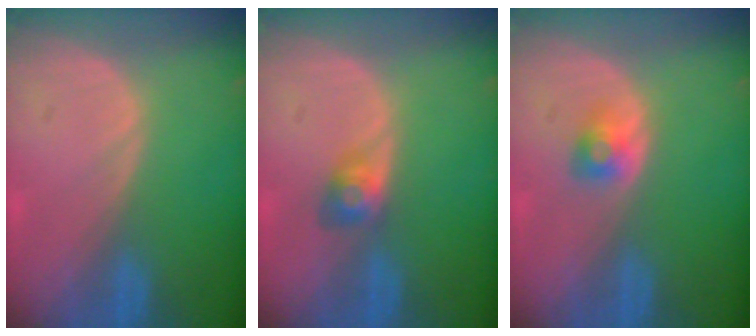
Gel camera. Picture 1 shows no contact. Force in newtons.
{"total": 2.8, "press": 2.6, "slide": 1.0}
{"total": 2.4, "press": 2.2, "slide": 0.7}